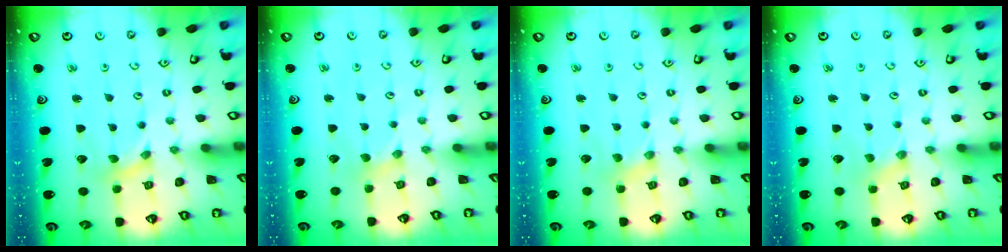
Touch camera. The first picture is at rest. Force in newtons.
{"total": 0.9, "press": 0.9, "slide": 0.2}
{"total": 1.3, "press": 1.3, "slide": 0.2}
{"total": 0.0}